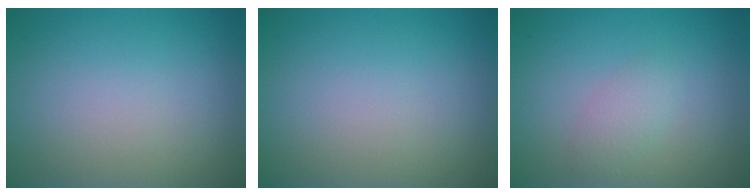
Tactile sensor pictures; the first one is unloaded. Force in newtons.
{"total": 0.0}
{"total": 1.7, "press": 1.7, "slide": 0.1}